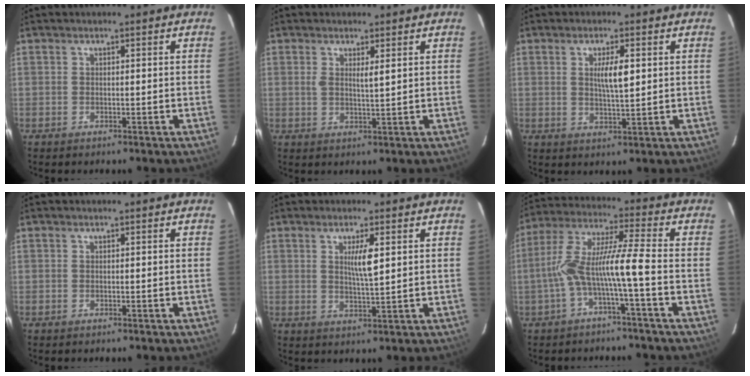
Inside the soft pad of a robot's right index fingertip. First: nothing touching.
{"total": 2.3, "force": [1.0, 0.1, 2.1], "torque": [-0.043, -0.005, 0.018]}
{"total": 4.4, "force": [1.1, 0.6, 4.3], "torque": [-0.075, -0.002, 0.019]}
{"total": 0.0}
{"total": 4.2, "force": [1.3, 0.1, 3.9], "torque": [-0.070, -0.007, 0.023]}
{"total": 9.1, "force": [-2.7, -0.7, 8.6], "torque": [-0.176, 0.029, -0.054]}